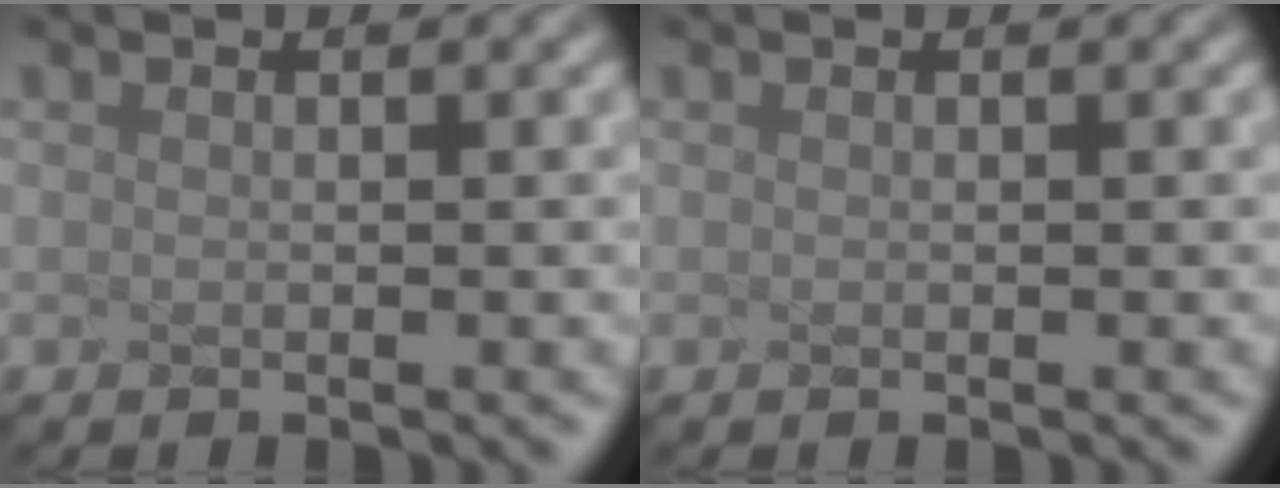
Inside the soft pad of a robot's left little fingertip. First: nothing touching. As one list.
[{"total": 0.0}]